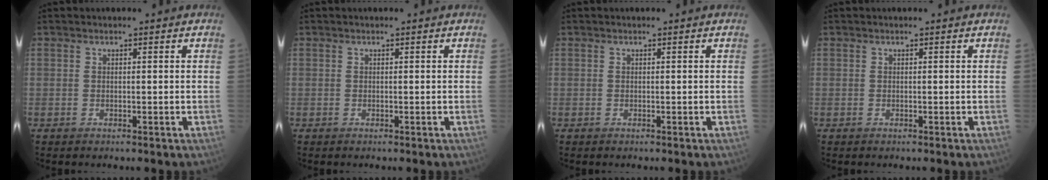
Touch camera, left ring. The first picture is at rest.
{"total": 0.0}
{"total": 0.0}
{"total": 0.0}